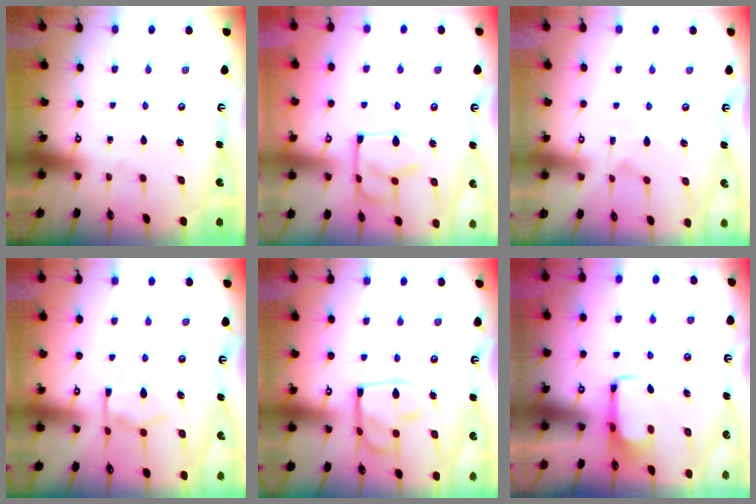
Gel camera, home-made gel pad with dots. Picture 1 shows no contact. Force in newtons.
{"total": 5.5, "press": 5.5, "slide": 0.2}
{"total": 4.6, "press": 4.4, "slide": 1.3}
{"total": 10.9, "press": 10.9, "slide": 1.1}
{"total": 13.3, "press": 13.2, "slide": 1.5}
{"total": 2.0, "press": 2.0, "slide": 0.2}